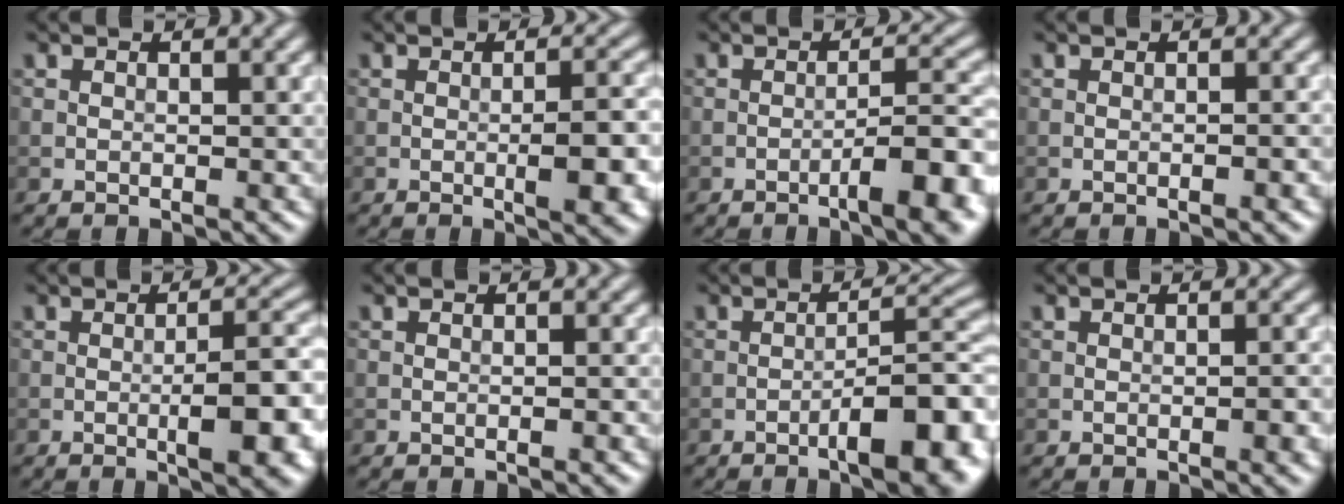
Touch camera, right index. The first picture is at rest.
{"total": 5.0, "force": [-1.0, 1.2, 4.7], "torque": [-0.068, -0.002, -0.011]}
{"total": 6.4, "force": [-3.0, 1.2, 5.5], "torque": [-0.073, 0.016, -0.045]}
{"total": 1.1, "force": [-0.4, 0.2, 1.0], "torque": [-0.011, 0.001, -0.009]}
{"total": 6.4, "force": [-1.6, 1.5, 6.0], "torque": [-0.088, 0.000, -0.020]}
{"total": 0.7, "force": [-0.3, 0.0, 0.6], "torque": [-0.008, 0.001, -0.006]}
{"total": 8.5, "force": [-4.0, 2.3, 7.2], "torque": [-0.093, 0.012, -0.055]}
{"total": 1.7, "force": [-0.5, 0.3, 1.5], "torque": [-0.021, 0.000, -0.008]}